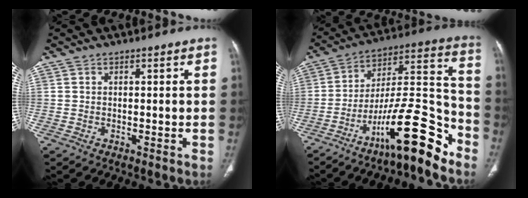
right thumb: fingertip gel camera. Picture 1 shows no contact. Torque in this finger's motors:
{"motor_torque": [0.21, 0.29, 1.47, -1.30, 0.20]}